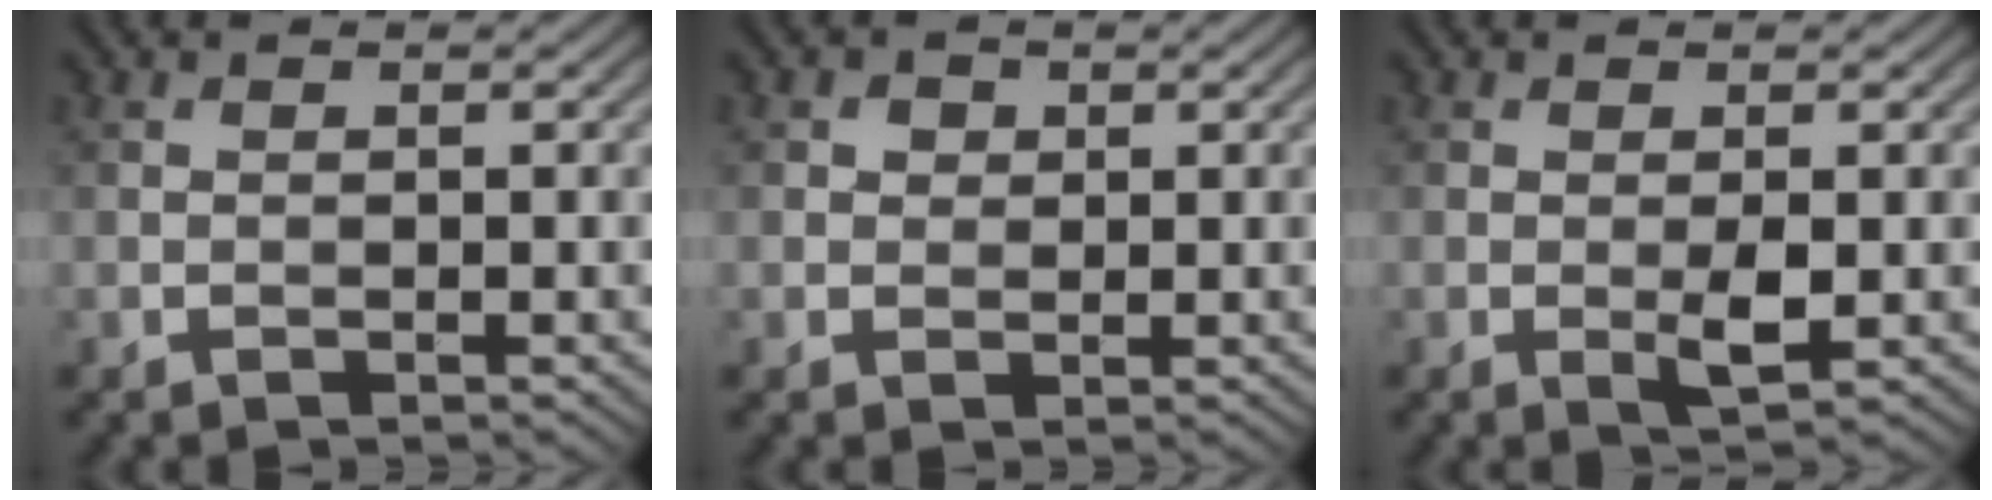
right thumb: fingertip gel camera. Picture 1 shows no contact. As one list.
[{"total": 1.6, "force": [0.6, 1.4, 0.6], "torque": [-0.009, 0.000, 0.008]}, {"total": 2.3, "force": [-0.3, 0.6, 2.2], "torque": [-0.042, -0.003, -0.005]}]